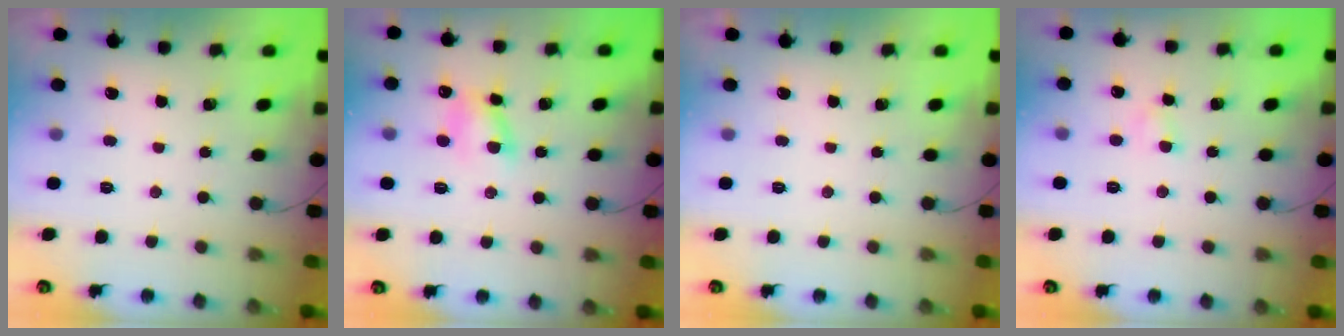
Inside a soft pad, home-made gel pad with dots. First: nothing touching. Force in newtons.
{"total": 6.7, "press": 6.6, "slide": 1.3}
{"total": 0.0}
{"total": 3.0, "press": 2.9, "slide": 0.8}